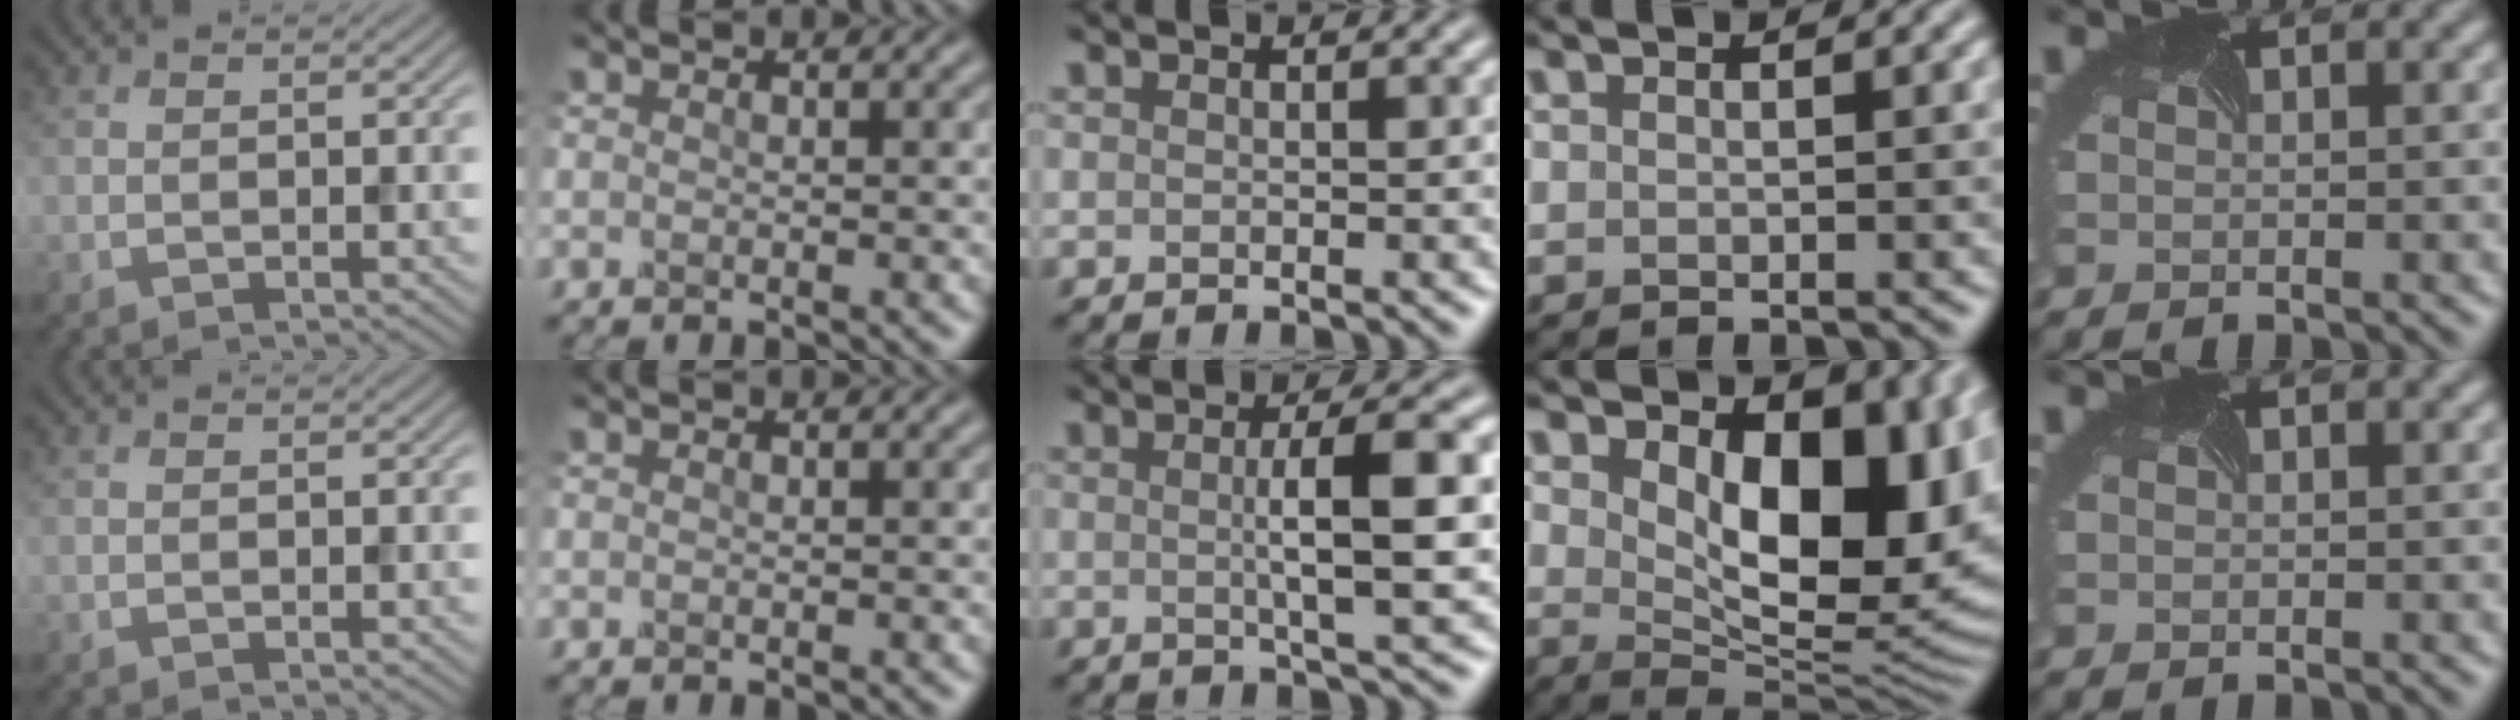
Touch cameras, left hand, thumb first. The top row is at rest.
{"middle": {"total": 6.0, "force": [0.4, 1.2, 5.8], "torque": [-0.087, 0.008, 0.003]}, "ring": {"total": 11.8, "force": [2.7, 6.4, 9.6], "torque": [-0.117, -0.012, 0.045]}}